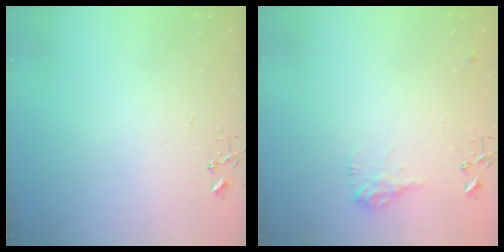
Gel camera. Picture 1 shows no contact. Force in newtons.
{"total": 9.5, "press": 9.5, "slide": 0.4}